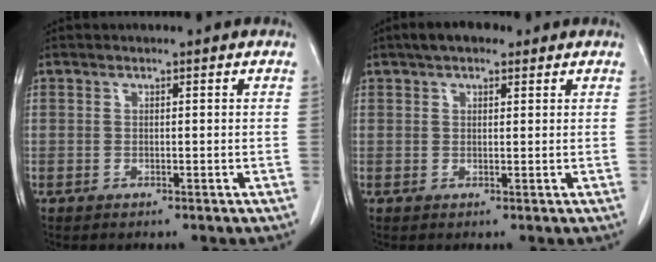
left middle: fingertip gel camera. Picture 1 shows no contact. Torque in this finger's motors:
{"motor_torque": [0.10, -0.08, 0.01, 0.03]}